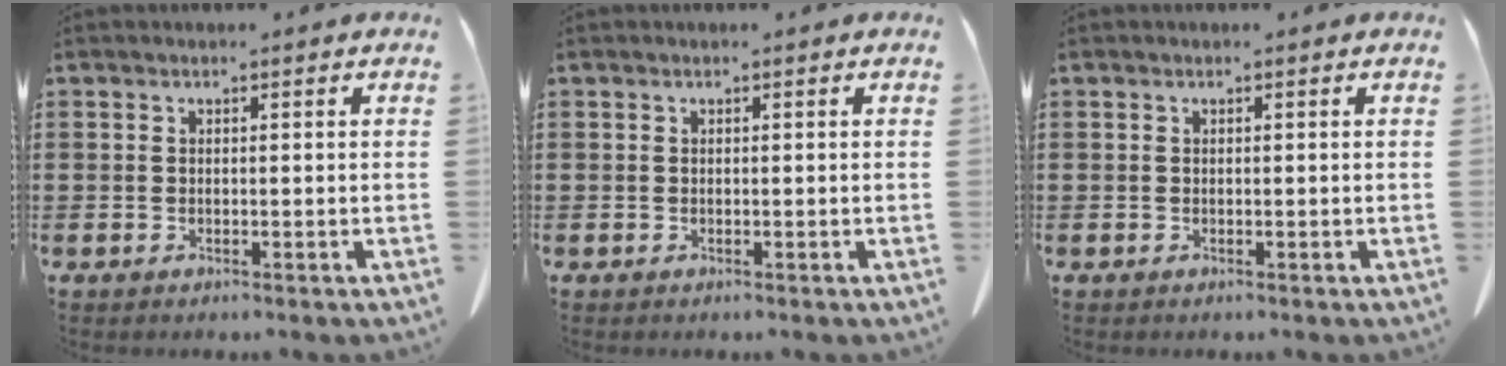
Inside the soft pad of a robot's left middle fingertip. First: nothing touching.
{"total": 0.0}
{"total": 0.0}